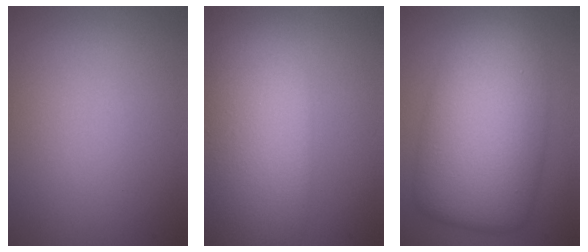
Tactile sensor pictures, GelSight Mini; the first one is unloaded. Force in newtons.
{"total": 10.6, "press": 10.5, "slide": 0.9}
{"total": 11.2, "press": 11.2, "slide": 0.1}